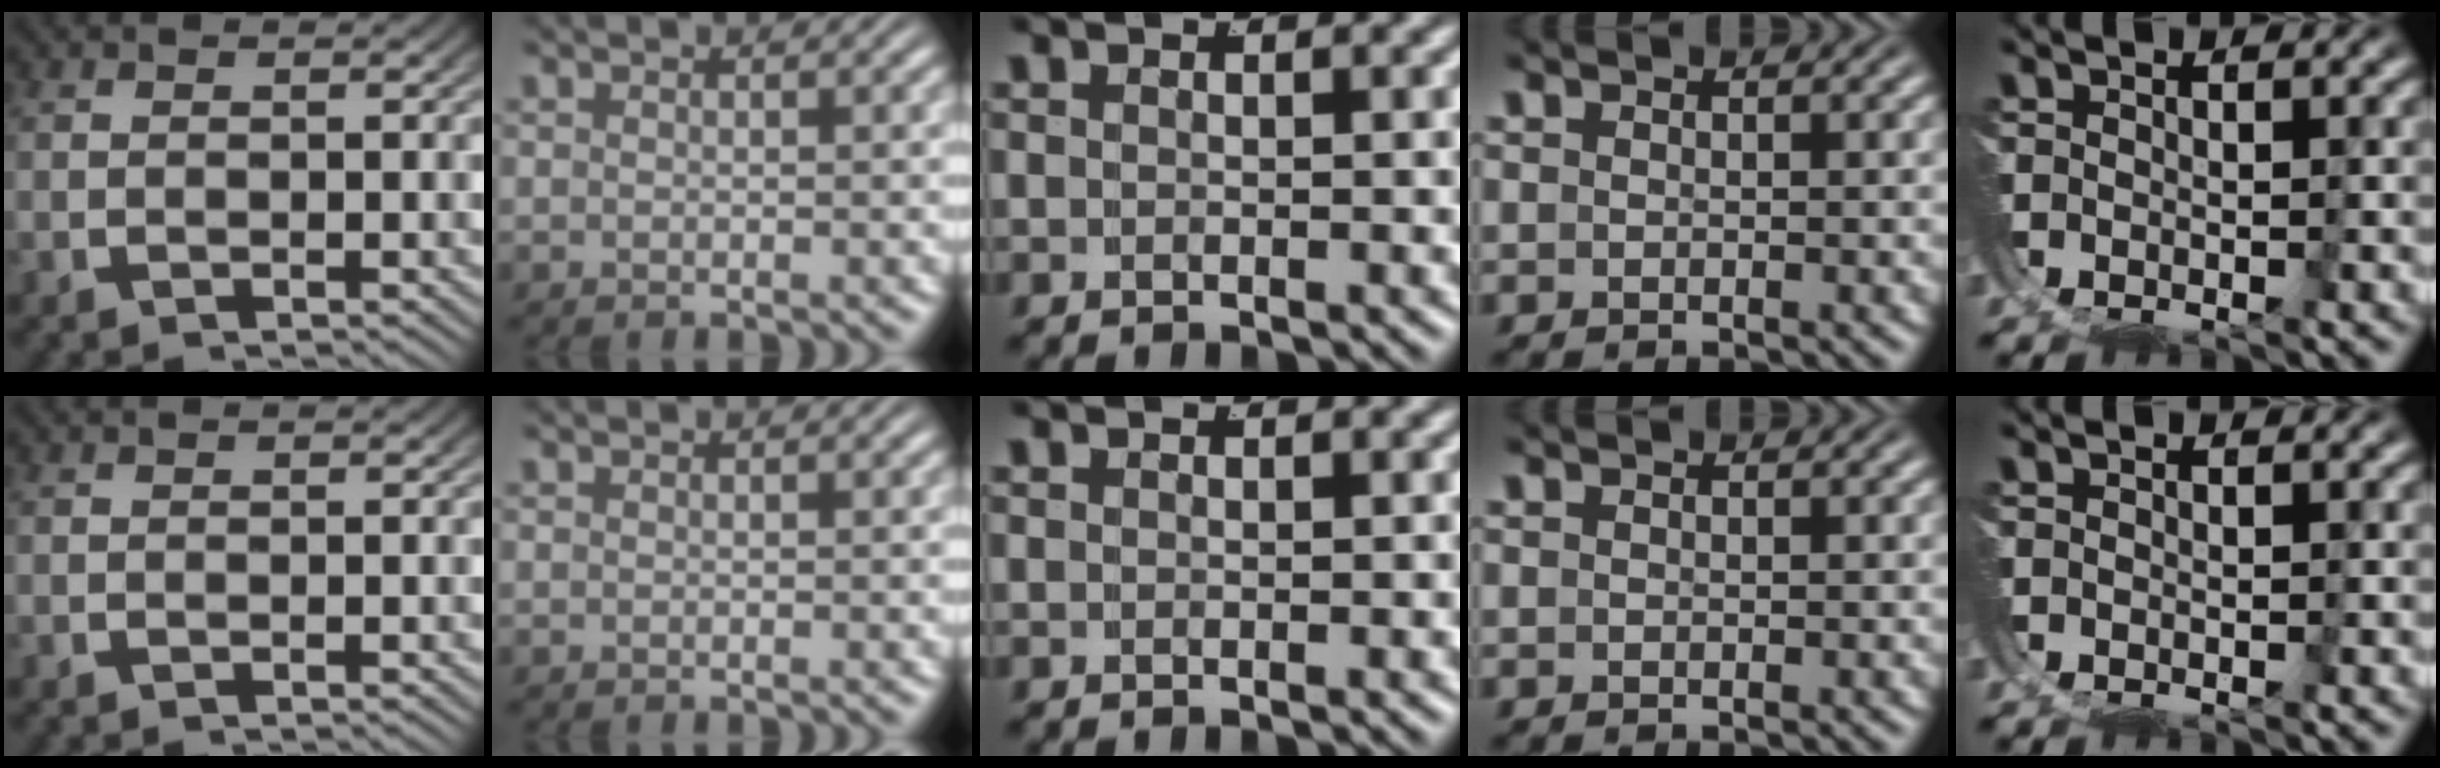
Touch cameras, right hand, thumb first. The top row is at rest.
{}